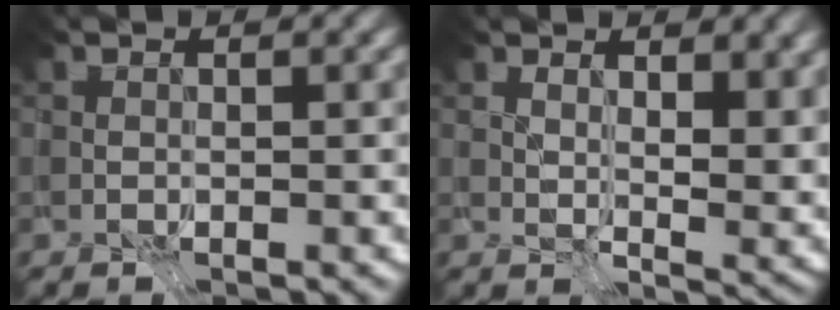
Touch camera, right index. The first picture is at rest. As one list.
[{"total": 8.1, "force": [4.6, 3.8, 5.4], "torque": [-0.083, -0.023, 0.095]}]